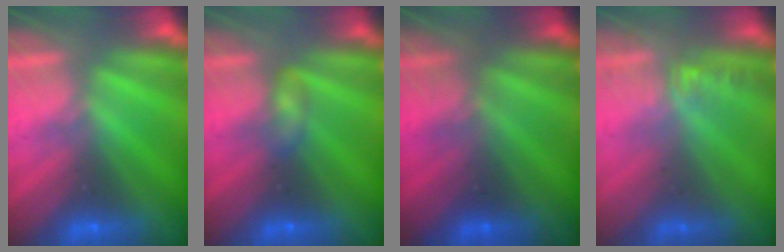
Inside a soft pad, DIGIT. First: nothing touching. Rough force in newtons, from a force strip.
{"total": 2.3}
{"total": 1.8}
{"total": 1.2}